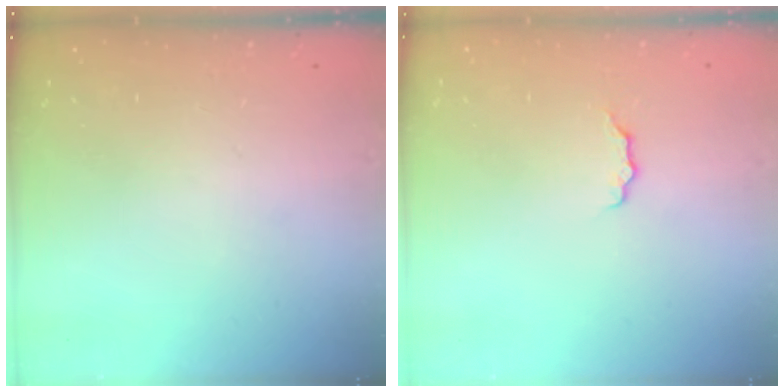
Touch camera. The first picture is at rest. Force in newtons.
{"total": 3.7, "press": 3.6, "slide": 0.6}